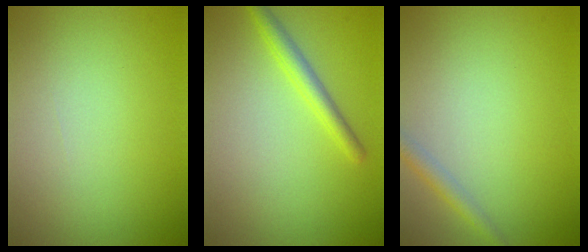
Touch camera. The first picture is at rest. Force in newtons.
{"total": 2.3, "press": 2.3, "slide": 0.1}
{"total": 1.5, "press": 1.5, "slide": 0.0}